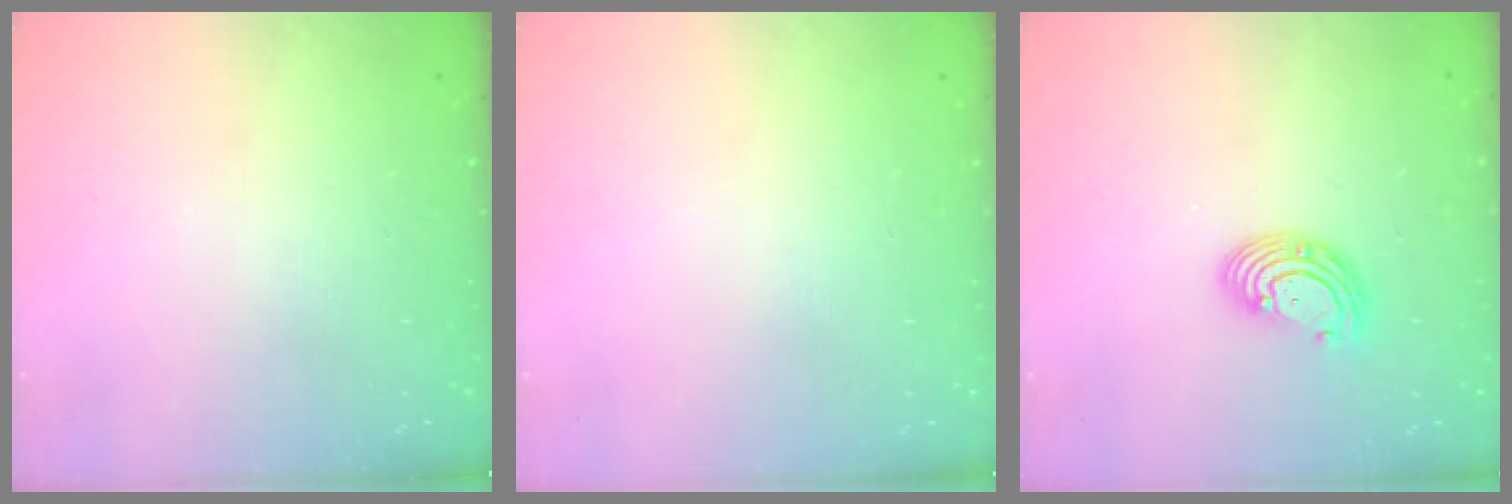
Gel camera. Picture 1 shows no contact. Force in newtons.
{"total": 0.0}
{"total": 6.2, "press": 6.1, "slide": 0.9}